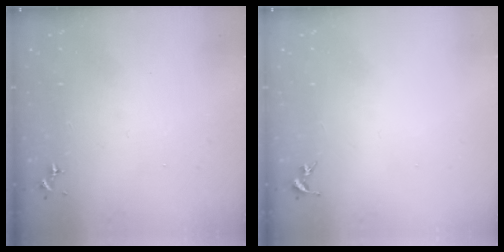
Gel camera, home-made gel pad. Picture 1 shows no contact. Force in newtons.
{"total": 0.0}